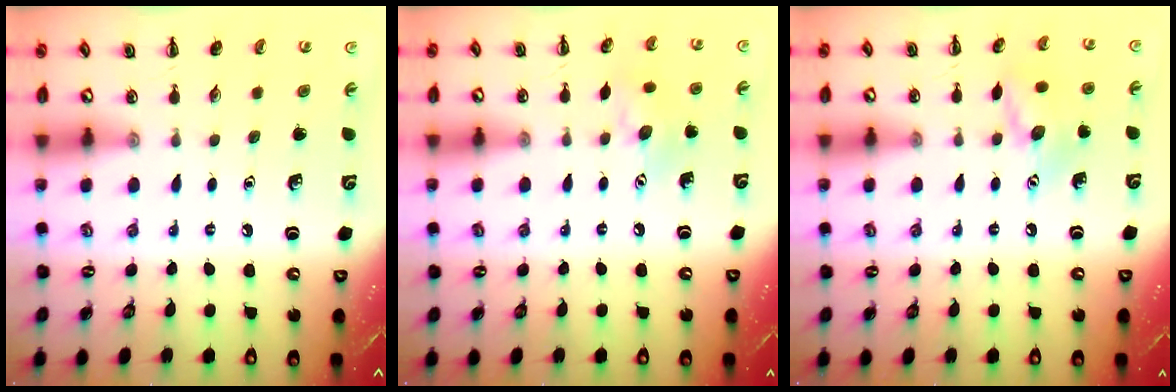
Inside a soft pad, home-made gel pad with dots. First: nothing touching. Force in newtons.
{"total": 8.7, "press": 8.6, "slide": 1.1}
{"total": 10.4, "press": 10.4, "slide": 0.6}